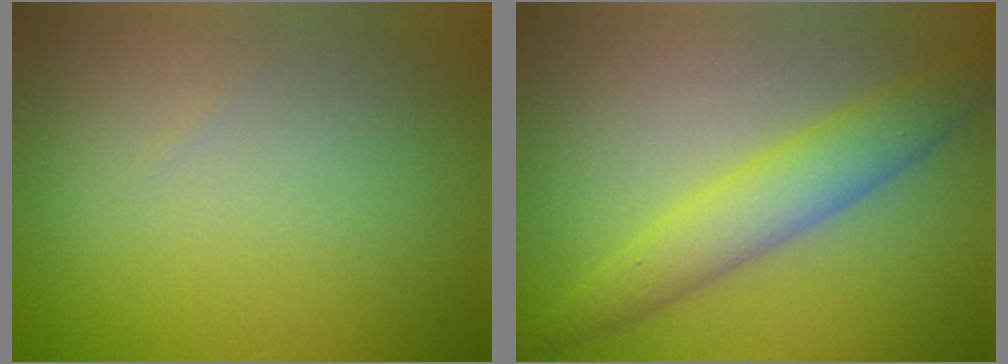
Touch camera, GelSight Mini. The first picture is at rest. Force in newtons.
{"total": 4.5, "press": 4.5, "slide": 0.1}